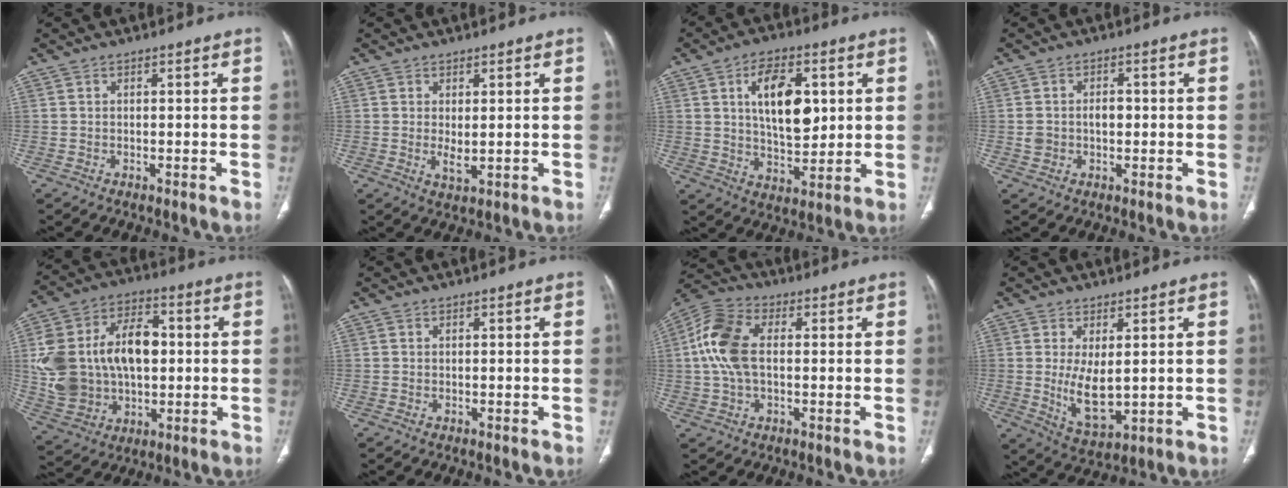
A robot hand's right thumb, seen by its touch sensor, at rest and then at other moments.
{"total": 2.7, "force": [0.2, 1.1, 2.4], "torque": [-0.041, -0.010, 0.008]}
{"total": 13.5, "force": [3.5, 7.3, 10.8], "torque": [-0.146, -0.018, 0.061]}
{"total": 4.2, "force": [0.0, 3.1, 2.8], "torque": [-0.044, 0.012, 0.004]}
{"total": 21.3, "force": [1.5, 14.2, 15.8], "torque": [-0.287, 0.020, 0.040]}
{"total": 0.0}
{"total": 11.0, "force": [0.8, 6.4, 8.9], "torque": [-0.194, 0.021, 0.009]}
{"total": 7.8, "force": [0.3, 3.6, 6.9], "torque": [-0.112, -0.025, 0.021]}